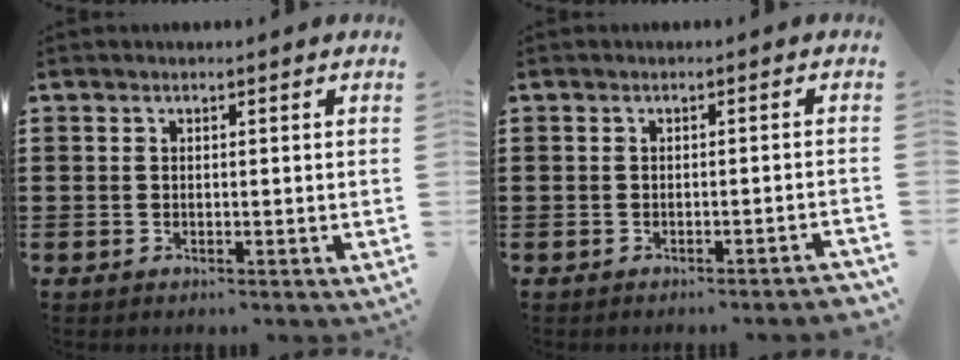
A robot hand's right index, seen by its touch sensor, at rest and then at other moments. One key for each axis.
{"total": 1.3, "fx": -1.0, "fy": -0.2, "fz": 0.7, "tx": -0.011, "ty": -0.002, "tz": -0.019}